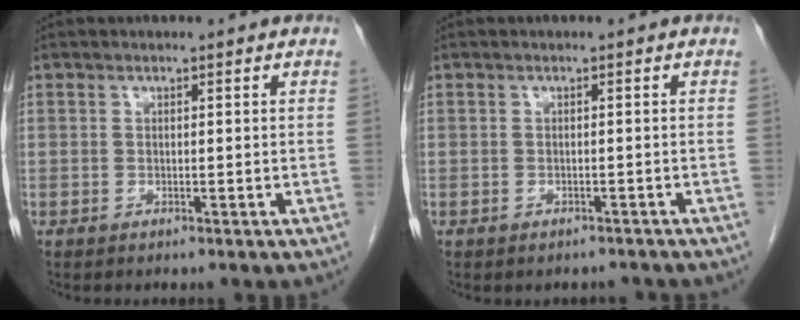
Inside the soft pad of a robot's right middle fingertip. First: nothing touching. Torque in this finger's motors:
{"motor_torque": [0.15, -0.14, 0.02, 0.03]}